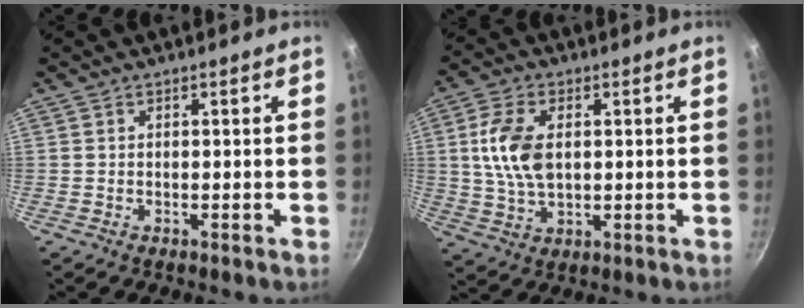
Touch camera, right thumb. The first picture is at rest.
{"total": 10.2, "force": [1.6, 5.9, 8.1], "torque": [-0.151, -0.002, 0.031]}